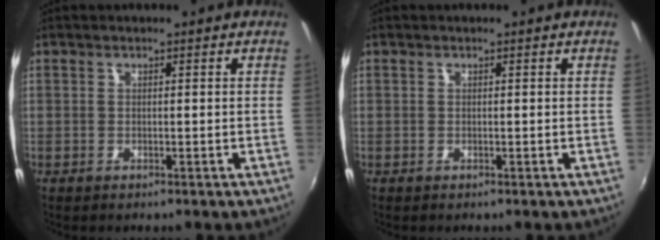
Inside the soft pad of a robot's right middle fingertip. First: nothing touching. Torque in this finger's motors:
{"motor_torque": [0.00, 0.00, 0.00, 0.00]}